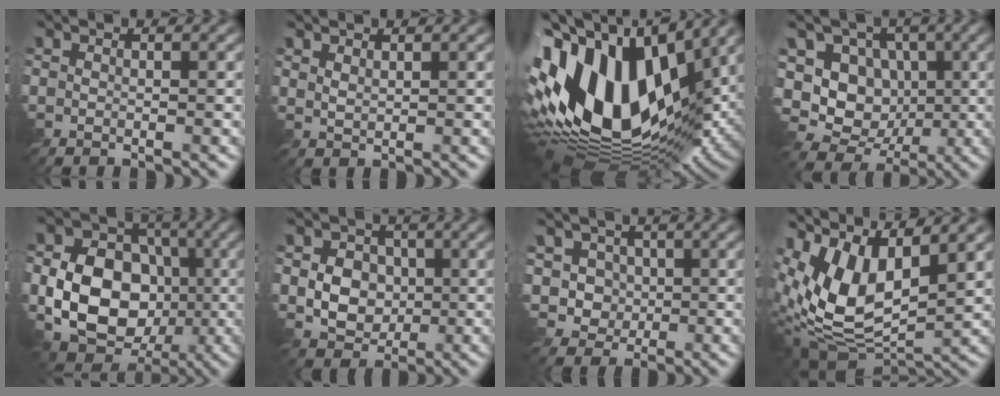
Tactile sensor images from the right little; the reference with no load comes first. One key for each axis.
{"total": 1.1, "fx": 0.9, "fy": 0.4, "fz": 0.5, "tx": -0.012, "ty": 0.001, "tz": 0.019}
{"total": 18.5, "fx": 2.9, "fy": 10.9, "fz": 14.7, "tx": -0.306, "ty": 0.020, "tz": 0.029}
{"total": 10.9, "fx": -0.3, "fy": 9.2, "fz": 5.8, "tx": -0.115, "ty": 0.026, "tz": -0.031}
{"total": 11.0, "fx": -2.0, "fy": 8.3, "fz": 7.0, "tx": -0.111, "ty": 0.001, "tz": -0.048}
{"total": 6.2, "fx": 0.0, "fy": 5.1, "fz": 3.5, "tx": -0.050, "ty": 0.014, "tz": -0.014}
{"total": 3.5, "fx": 0.1, "fy": 3.3, "fz": 1.2, "tx": -0.032, "ty": -0.004, "tz": 0.006}
{"total": 10.6, "fx": 3.1, "fy": 5.3, "fz": 8.6, "tx": -0.186, "ty": -0.004, "tz": 0.056}